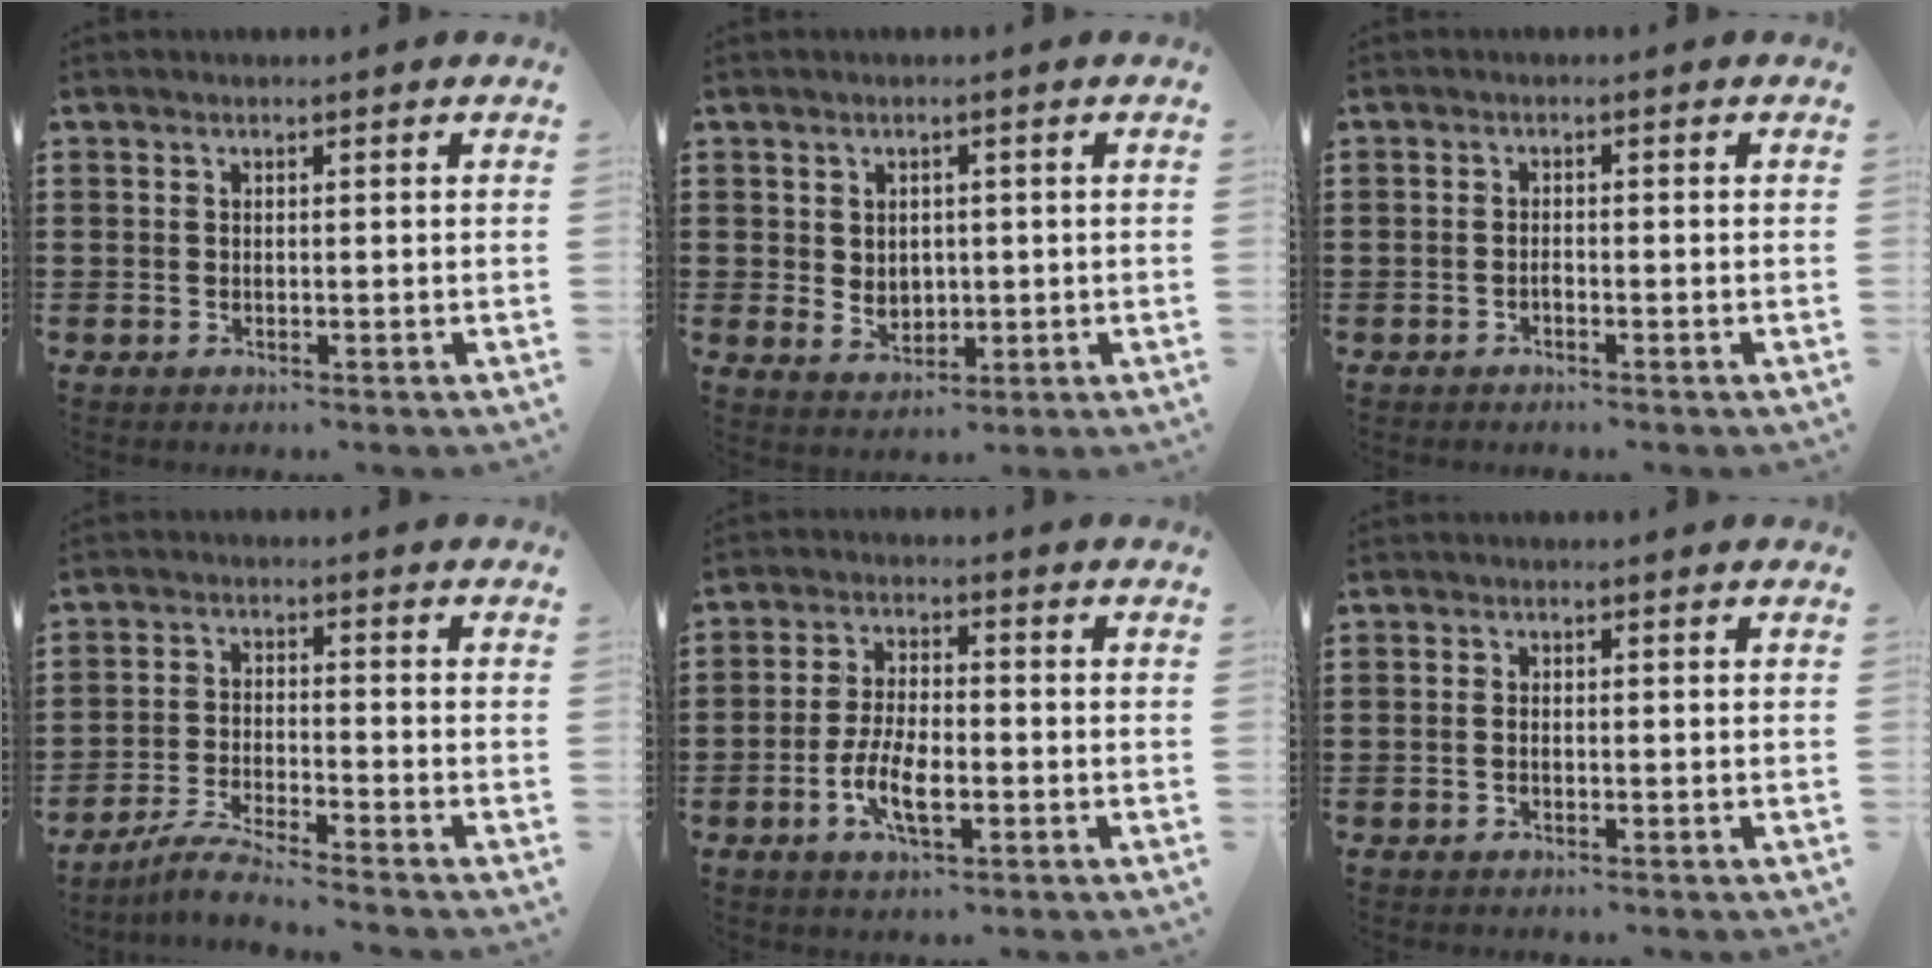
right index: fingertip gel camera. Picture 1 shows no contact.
{"total": 2.7, "force": [0.7, 2.3, 1.2], "torque": [-0.025, 0.002, 0.011]}
{"total": 0.8, "force": [-0.6, 0.1, 0.5], "torque": [-0.013, -0.007, -0.010]}
{"total": 4.7, "force": [-4.4, -0.3, 1.6], "torque": [-0.042, -0.008, -0.087]}
{"total": 6.8, "force": [-2.5, 2.6, 5.8], "torque": [-0.132, -0.007, -0.050]}
{"total": 0.7, "force": [-0.3, 0.2, 0.6], "torque": [-0.016, -0.006, -0.005]}